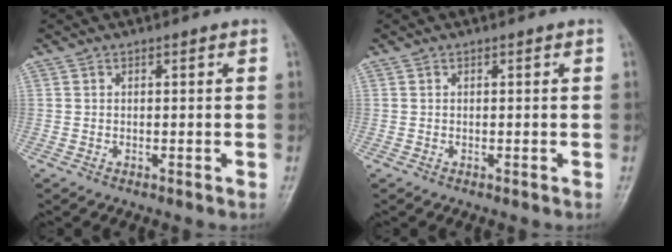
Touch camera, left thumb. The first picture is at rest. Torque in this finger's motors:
{"motor_torque": [0.00, 0.00, -0.06, -0.06, 0.00]}